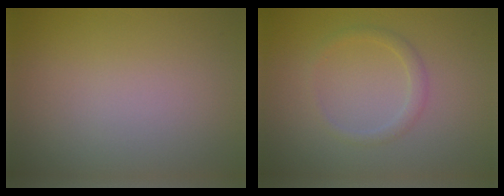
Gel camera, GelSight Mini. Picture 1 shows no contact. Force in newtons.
{"total": 1.4, "press": 1.4, "slide": 0.0}